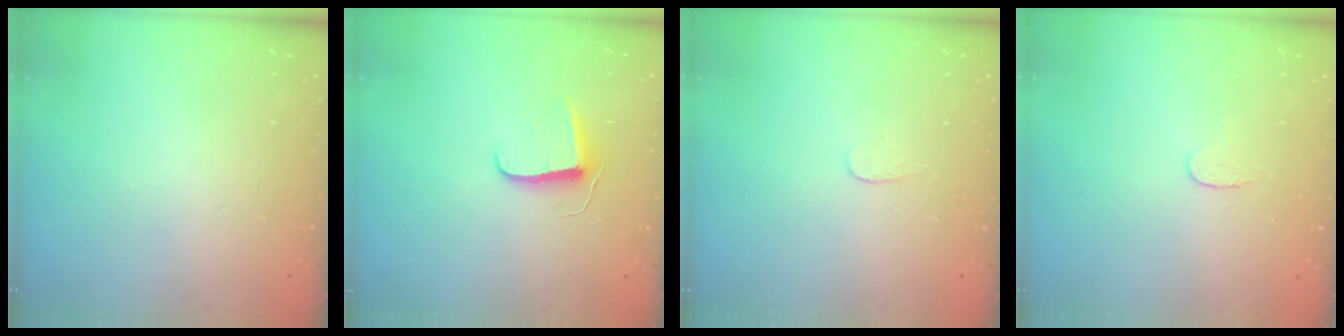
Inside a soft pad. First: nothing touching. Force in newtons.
{"total": 7.5, "press": 7.4, "slide": 0.6}
{"total": 3.0, "press": 3.0, "slide": 0.2}
{"total": 4.3, "press": 4.3, "slide": 0.3}